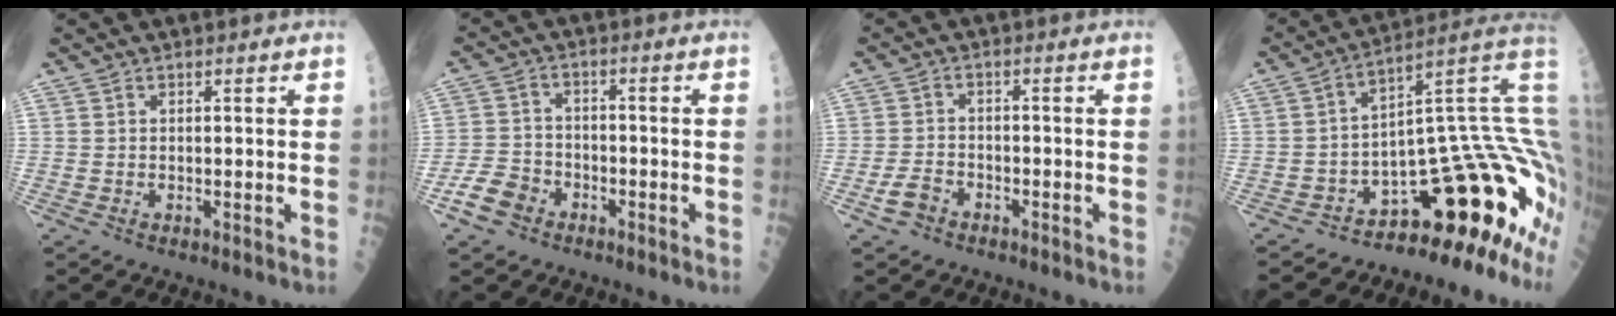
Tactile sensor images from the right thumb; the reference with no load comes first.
{"total": 6.0, "force": [-3.5, 4.2, 2.5], "torque": [-0.044, 0.025, -0.066]}
{"total": 3.6, "force": [-2.2, 2.3, 1.8], "torque": [-0.036, 0.017, -0.039]}
{"total": 12.8, "force": [-4.0, 3.9, 11.5], "torque": [-0.090, 0.124, -0.058]}